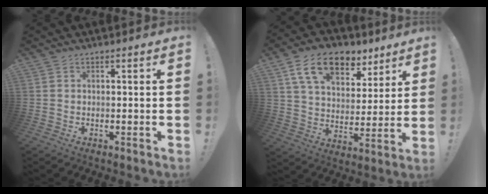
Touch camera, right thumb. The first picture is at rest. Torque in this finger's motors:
{"motor_torque": [0.13, 1.28, 0.60, 0.26, 0.41]}